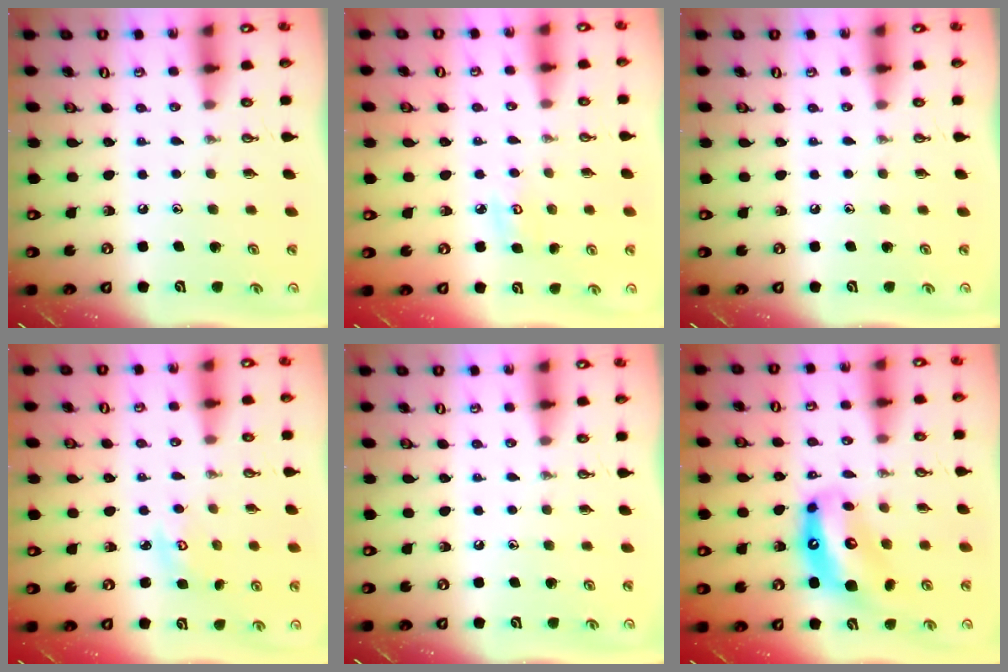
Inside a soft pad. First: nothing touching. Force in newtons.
{"total": 4.4, "press": 4.4, "slide": 0.5}
{"total": 0.0}
{"total": 3.1, "press": 3.1, "slide": 0.4}
{"total": 0.0}
{"total": 12.2, "press": 12.2, "slide": 1.1}